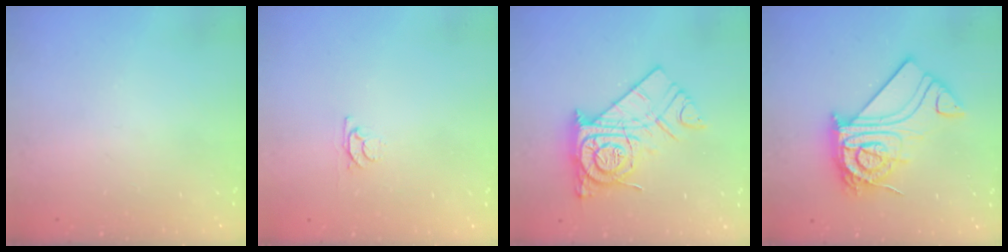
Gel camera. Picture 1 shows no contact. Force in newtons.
{"total": 3.1, "press": 3.0, "slide": 0.4}
{"total": 15.0, "press": 14.9, "slide": 1.1}
{"total": 21.6, "press": 21.6, "slide": 2.0}